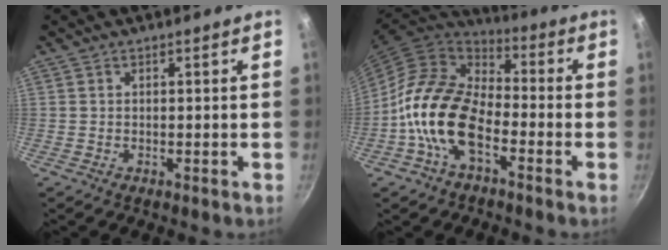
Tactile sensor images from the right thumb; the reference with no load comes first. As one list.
[{"total": 16.2, "force": [-5.2, 9.6, 11.9], "torque": [-0.197, 0.046, -0.117]}]